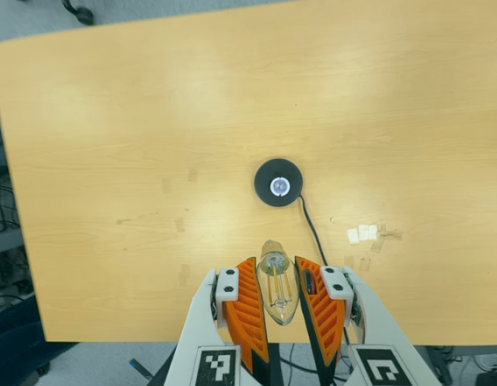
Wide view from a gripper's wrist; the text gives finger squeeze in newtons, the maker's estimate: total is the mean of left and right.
{"total": 13.6, "left": 14.8, "right": 12.3}